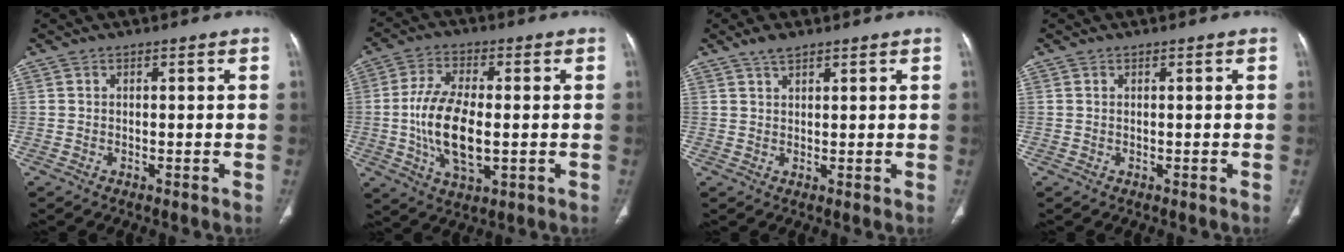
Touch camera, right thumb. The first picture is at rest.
{"total": 13.2, "force": [-1.2, 6.1, 11.6], "torque": [-0.224, -0.004, -0.018]}
{"total": 2.8, "force": [2.1, 1.0, 1.5], "torque": [-0.028, -0.007, 0.040]}
{"total": 0.0}